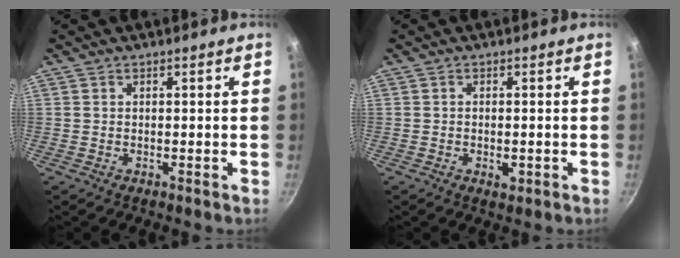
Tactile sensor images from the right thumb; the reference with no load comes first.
{"total": 2.1, "force": [-0.6, 1.1, 1.6], "torque": [-0.027, -0.001, -0.008]}